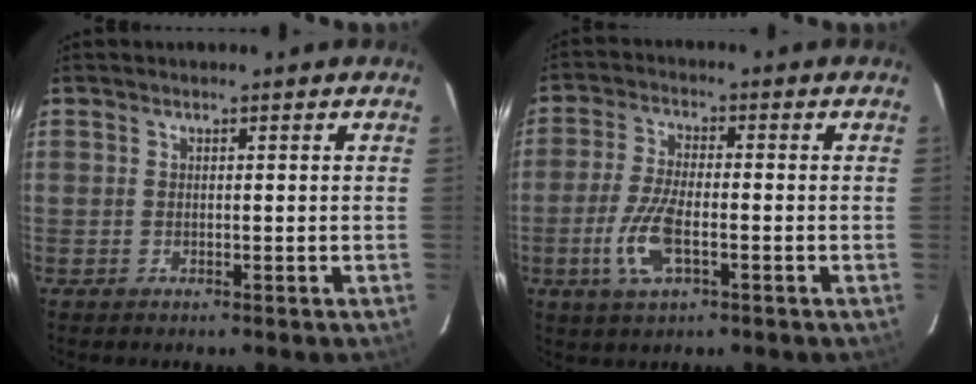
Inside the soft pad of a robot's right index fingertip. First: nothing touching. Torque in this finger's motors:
{"motor_torque": [0.33, 0.00, 0.14, 0.05]}